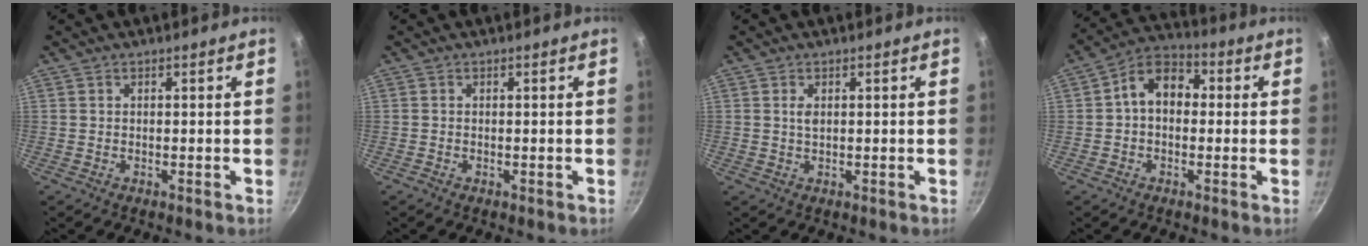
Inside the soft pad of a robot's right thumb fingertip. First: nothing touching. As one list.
[{"total": 0.0}, {"total": 1.3, "force": [0.4, 0.7, 1.1], "torque": [-0.019, -0.002, 0.007]}, {"total": 9.0, "force": [0.6, 6.6, 6.2], "torque": [-0.063, 0.028, -0.010]}]